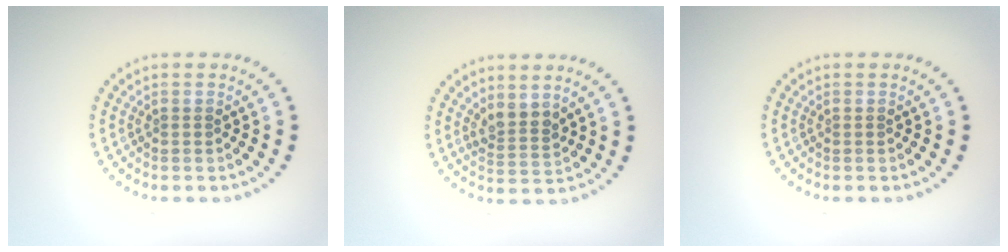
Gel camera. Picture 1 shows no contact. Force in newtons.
{"total": 2.1, "press": 1.8, "slide": 1.1}
{"total": 0.0}